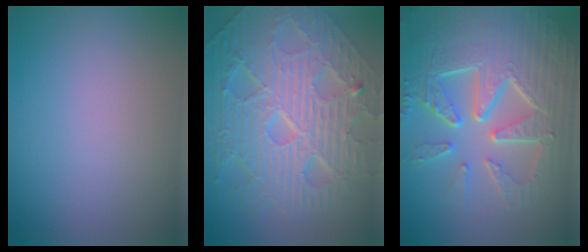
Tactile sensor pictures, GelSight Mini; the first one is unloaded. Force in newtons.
{"total": 11.6, "press": 7.6, "slide": 8.8}
{"total": 9.7, "press": 6.5, "slide": 7.2}